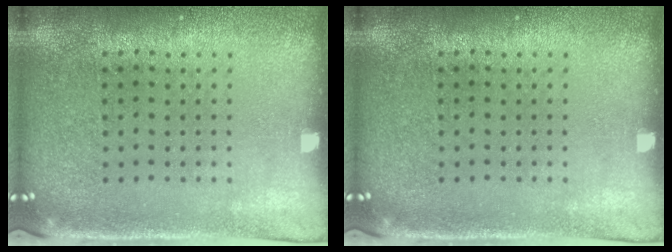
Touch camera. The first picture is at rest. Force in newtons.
{"total": 0.0}